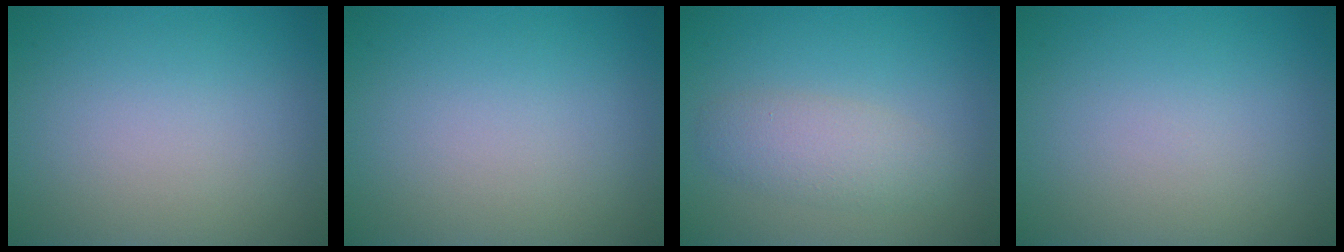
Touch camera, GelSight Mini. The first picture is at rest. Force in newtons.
{"total": 0.0}
{"total": 2.8, "press": 2.8, "slide": 0.1}
{"total": 0.0}